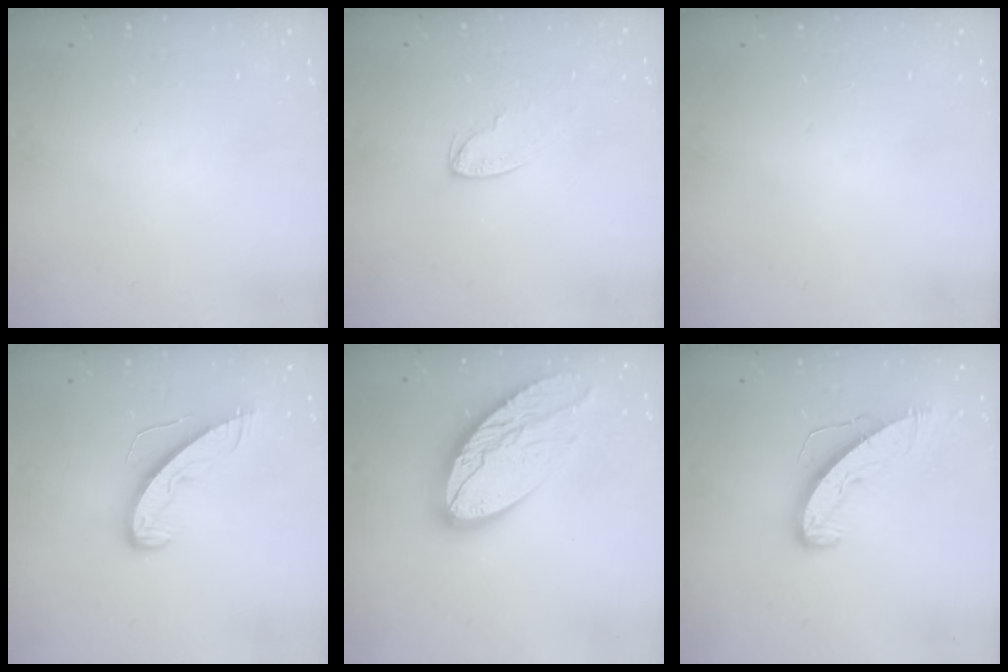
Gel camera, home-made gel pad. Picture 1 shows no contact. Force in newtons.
{"total": 4.8, "press": 4.8, "slide": 0.5}
{"total": 0.0}
{"total": 8.7, "press": 8.7, "slide": 0.7}
{"total": 16.4, "press": 16.3, "slide": 1.1}
{"total": 9.1, "press": 9.1, "slide": 0.2}